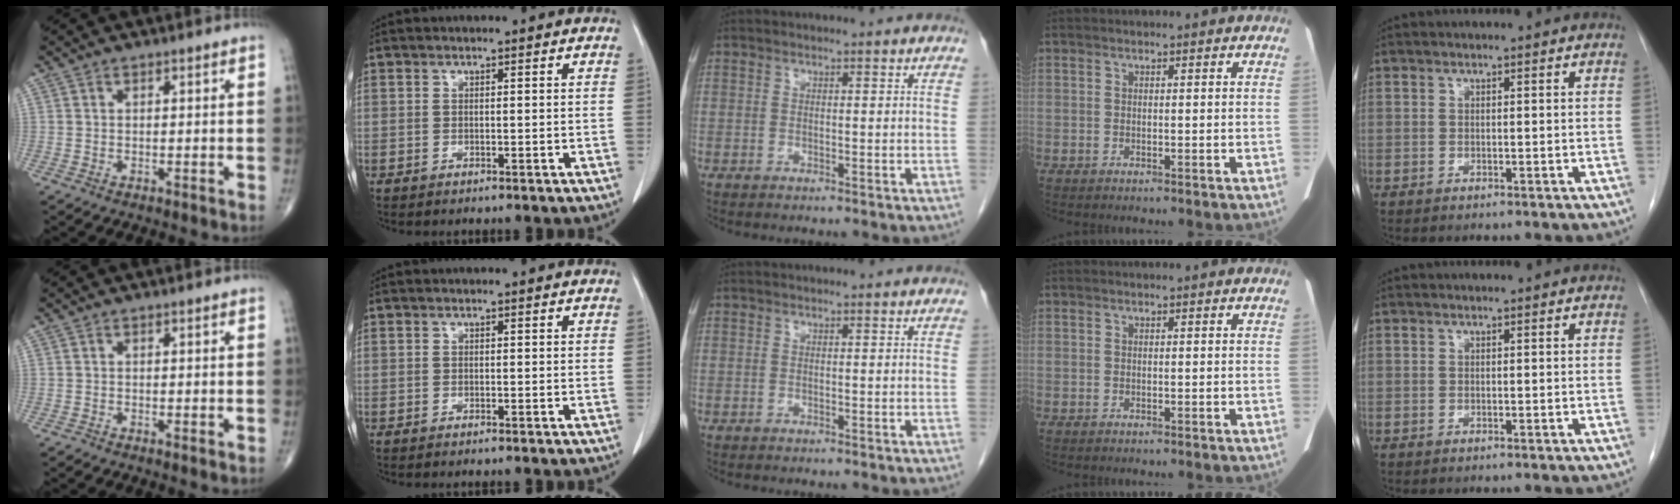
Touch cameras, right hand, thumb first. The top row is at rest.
{"thumb": {"total": 0.5, "force": [-0.3, 0.1, 0.4], "torque": [-0.009, -0.003, -0.009]}}